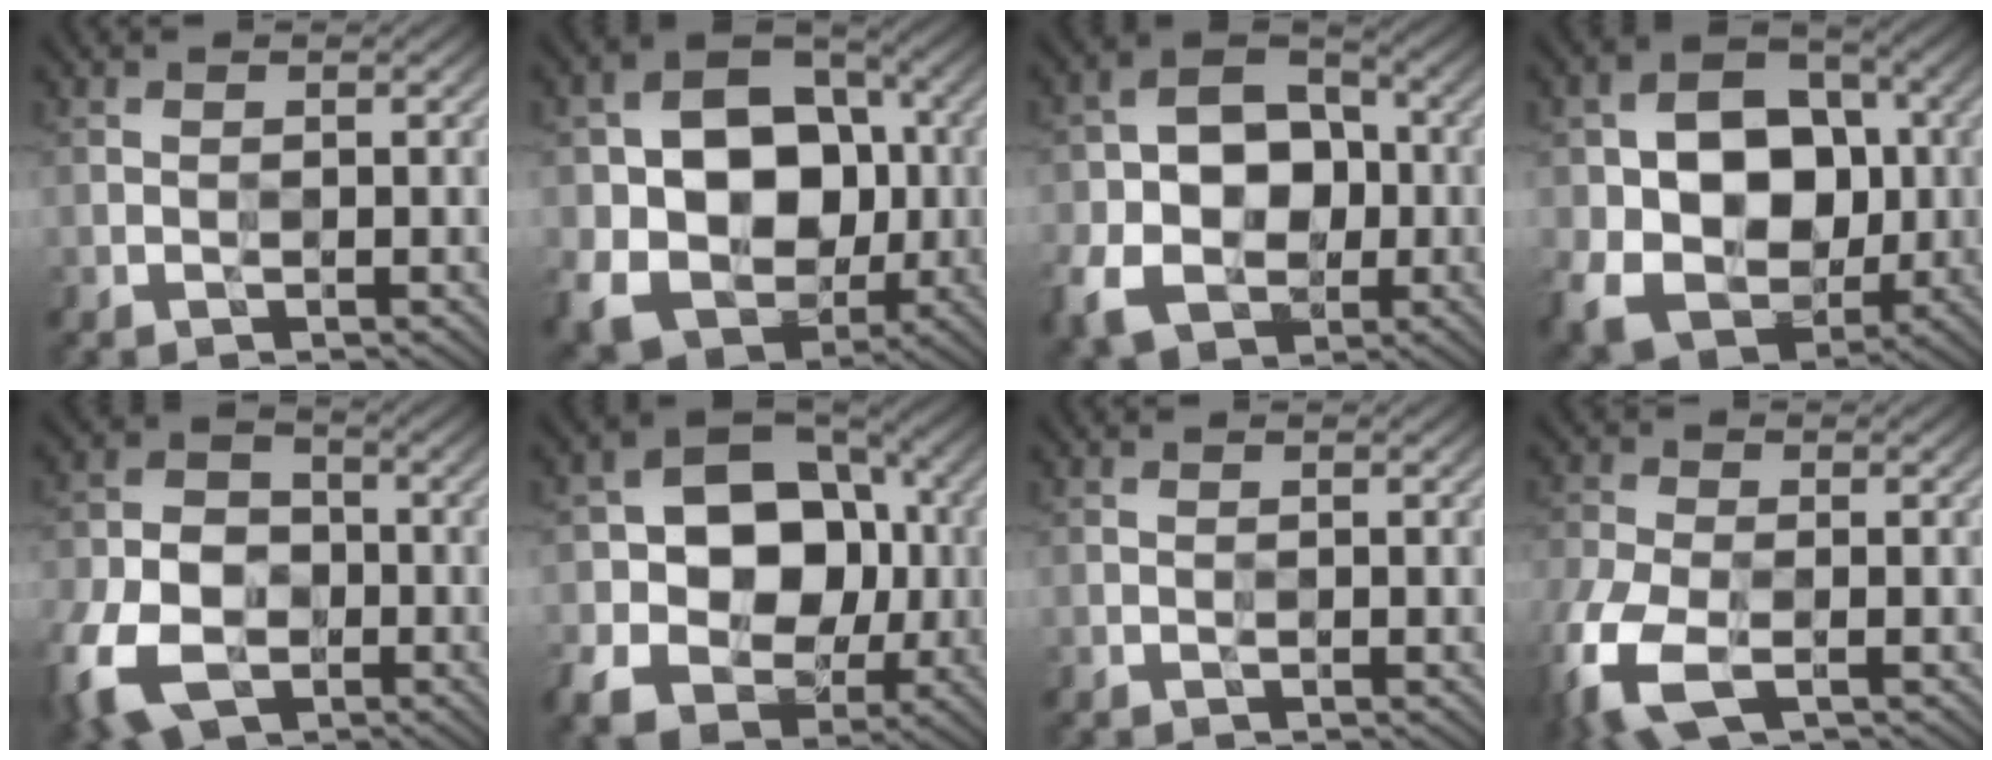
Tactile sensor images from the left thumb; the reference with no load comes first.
{"total": 15.7, "force": [-1.8, 12.5, 9.4], "torque": [-0.173, -0.022, -0.037]}
{"total": 12.5, "force": [-3.0, 9.4, 7.7], "torque": [-0.154, -0.023, -0.062]}
{"total": 14.4, "force": [-1.4, 11.2, 9.0], "torque": [-0.171, -0.018, -0.025]}
{"total": 14.6, "force": [-6.3, 10.1, 8.4], "torque": [-0.220, -0.048, -0.122]}
{"total": 14.6, "force": [-1.5, 11.3, 9.1], "torque": [-0.156, -0.014, -0.030]}
{"total": 0.0}
{"total": 9.6, "force": [-4.4, 4.8, 7.1], "torque": [-0.195, -0.025, -0.093]}